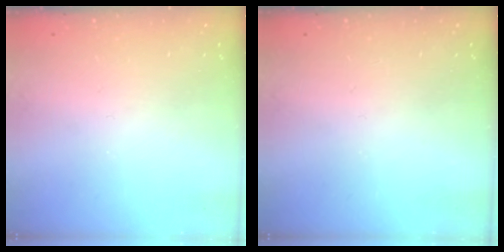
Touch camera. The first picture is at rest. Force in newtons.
{"total": 0.0}